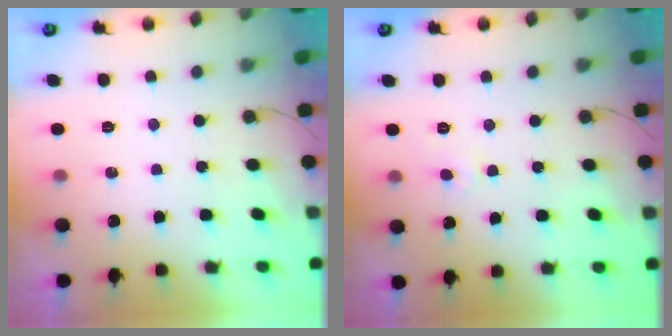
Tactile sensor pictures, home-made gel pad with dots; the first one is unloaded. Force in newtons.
{"total": 3.5, "press": 3.5, "slide": 0.4}